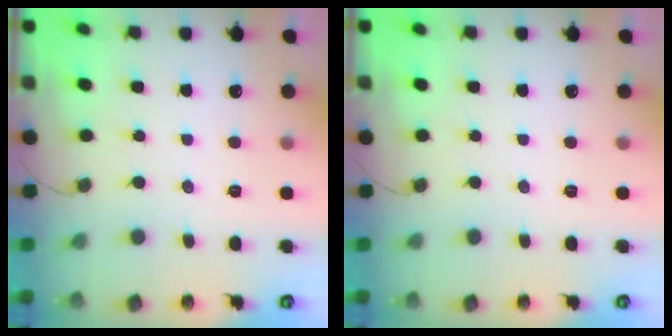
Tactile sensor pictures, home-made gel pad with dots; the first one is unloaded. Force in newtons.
{"total": 0.0}